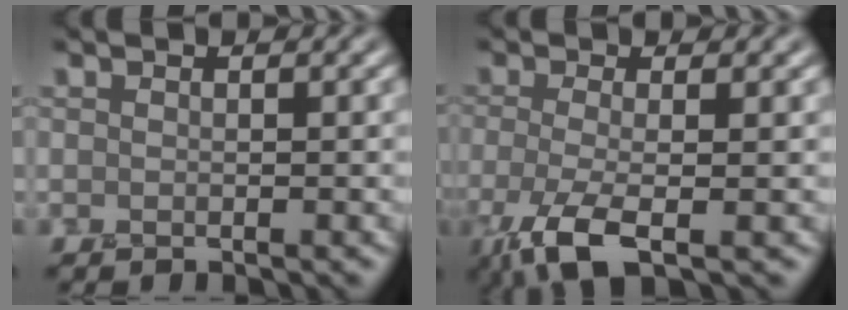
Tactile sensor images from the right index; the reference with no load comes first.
{"total": 4.6, "force": [-2.3, 1.4, 3.8], "torque": [-0.084, -0.006, -0.050]}